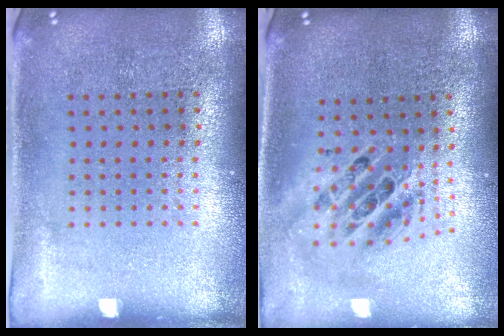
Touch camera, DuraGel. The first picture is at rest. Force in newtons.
{"total": 2.0, "press": 1.6, "slide": 1.3}